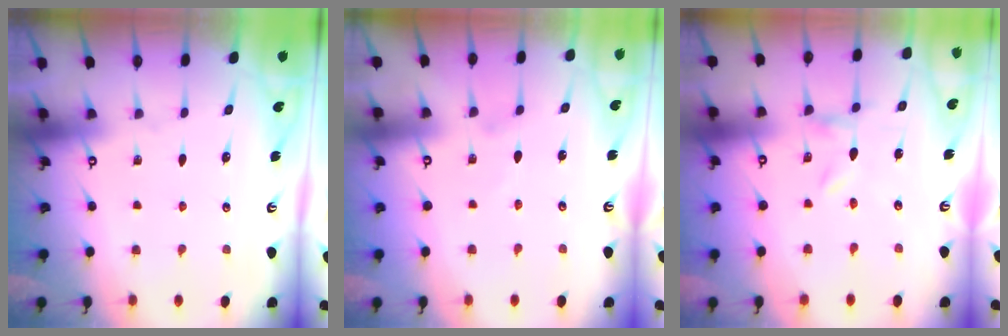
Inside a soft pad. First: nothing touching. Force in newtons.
{"total": 1.2, "press": 1.2, "slide": 0.1}
{"total": 0.0}